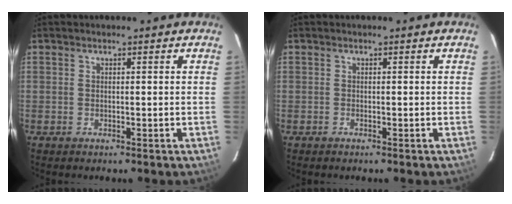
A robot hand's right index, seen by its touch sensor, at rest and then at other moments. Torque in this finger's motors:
{"motor_torque": [0.08, -0.07, 0.04, 0.00]}